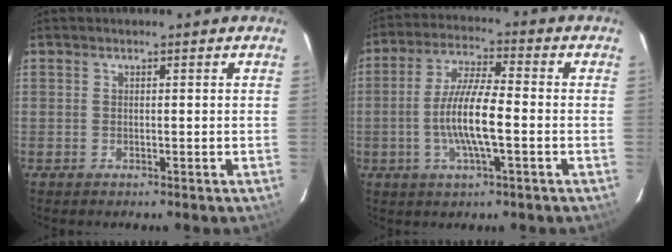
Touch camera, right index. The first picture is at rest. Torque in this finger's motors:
{"motor_torque": [1.81, -0.33, 0.96, 0.21]}